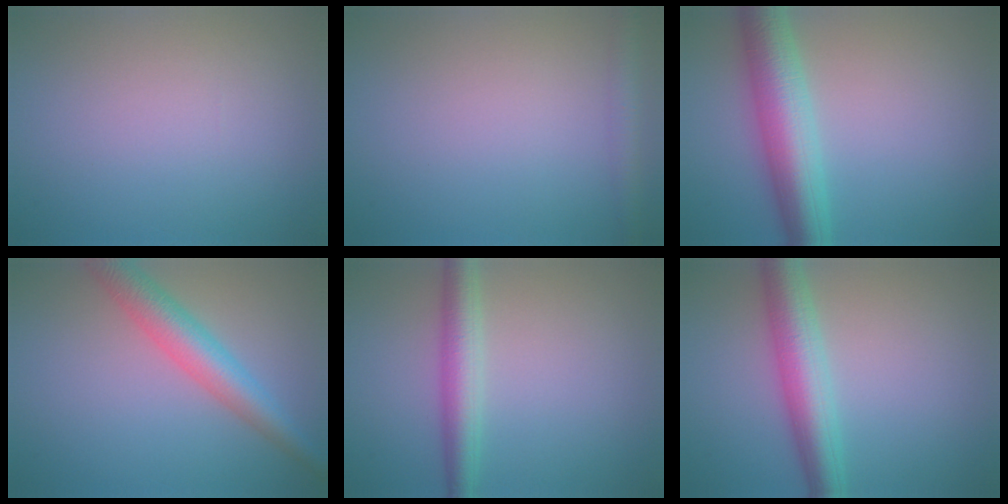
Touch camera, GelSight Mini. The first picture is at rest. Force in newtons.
{"total": 2.1, "press": 2.1, "slide": 0.1}
{"total": 7.1, "press": 7.1, "slide": 0.0}
{"total": 5.0, "press": 5.0, "slide": 0.1}
{"total": 3.9, "press": 3.9, "slide": 0.1}
{"total": 5.8, "press": 5.8, "slide": 0.1}